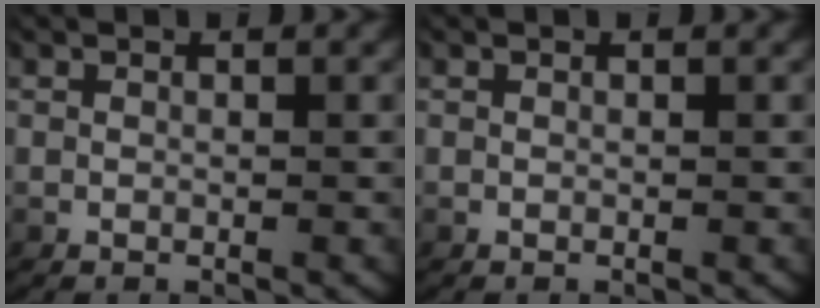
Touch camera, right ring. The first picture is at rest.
{"total": 0.0}